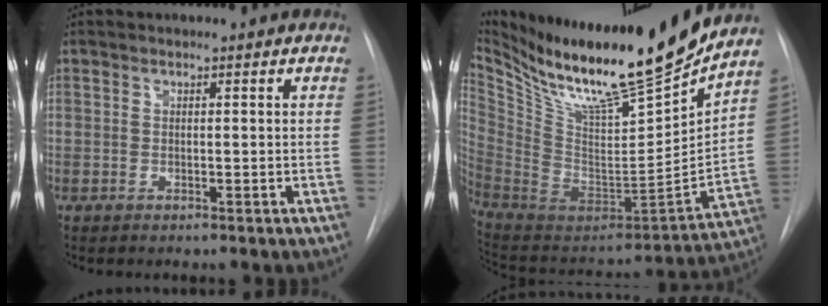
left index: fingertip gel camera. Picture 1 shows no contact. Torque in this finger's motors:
{"motor_torque": [0.81, -1.21, 0.18, 0.07]}